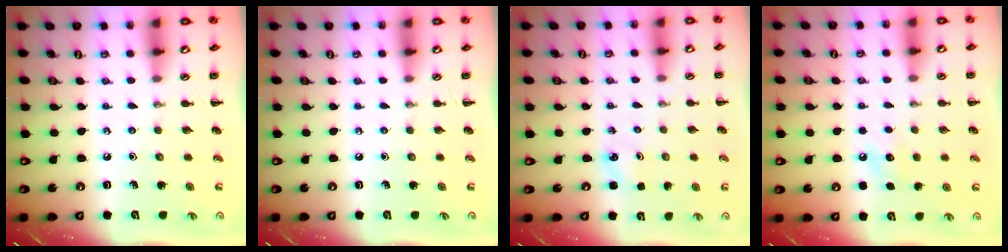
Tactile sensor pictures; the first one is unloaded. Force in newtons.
{"total": 0.0}
{"total": 2.3, "press": 2.2, "slide": 0.7}
{"total": 6.6, "press": 6.4, "slide": 1.6}